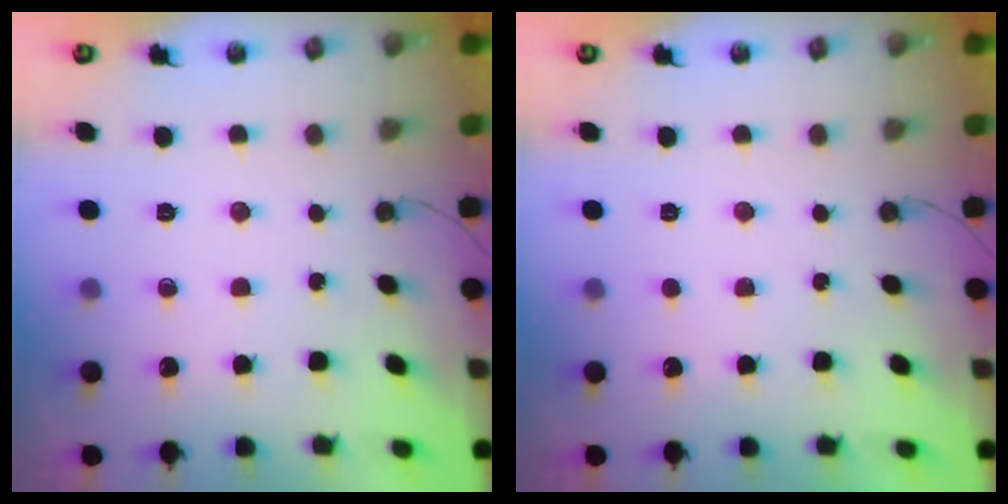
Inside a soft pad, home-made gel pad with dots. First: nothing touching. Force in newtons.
{"total": 0.0}